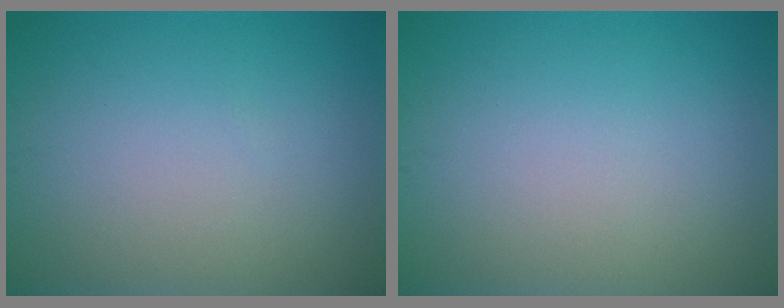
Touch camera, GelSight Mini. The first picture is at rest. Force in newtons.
{"total": 0.0}